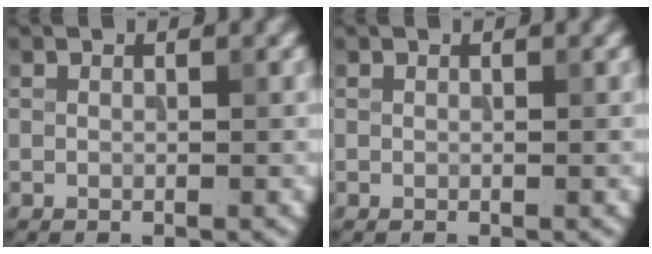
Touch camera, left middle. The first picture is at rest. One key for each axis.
{"total": 0.0}